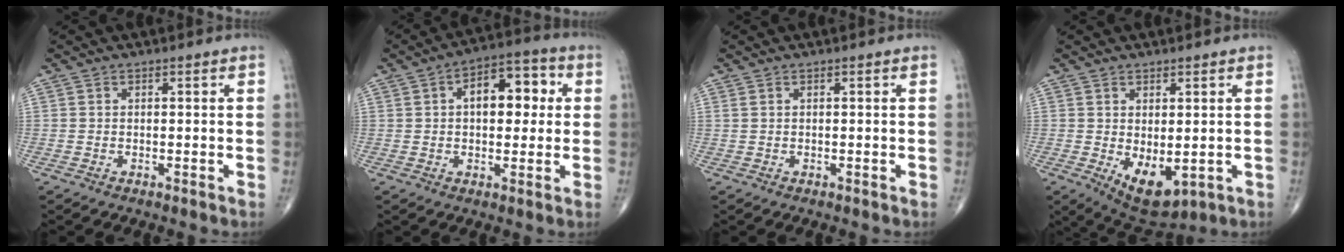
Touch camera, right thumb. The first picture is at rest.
{"total": 11.1, "force": [2.1, 6.3, 8.9], "torque": [-0.095, 0.021, 0.024]}
{"total": 0.5, "force": [0.2, 0.3, 0.4], "torque": [-0.011, 0.009, 0.007]}
{"total": 7.9, "force": [-1.3, 4.0, 6.6], "torque": [-0.091, -0.011, 0.000]}